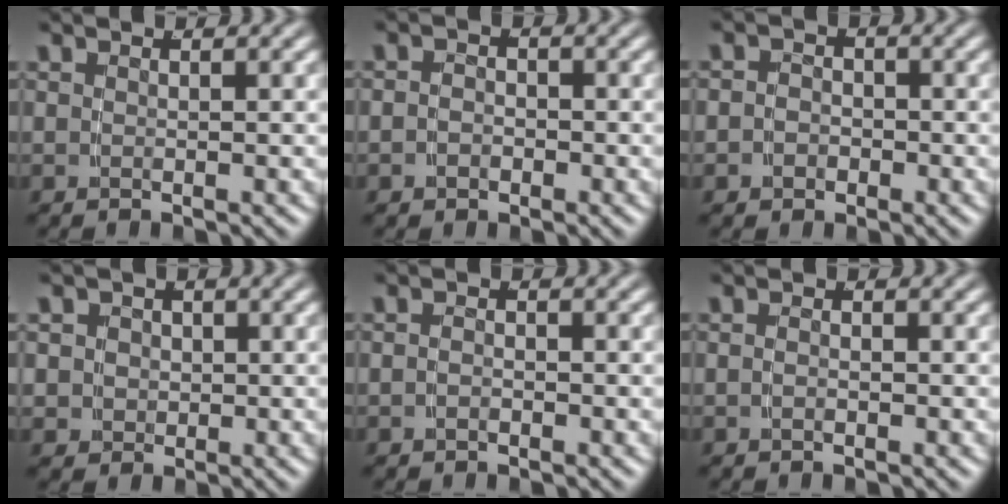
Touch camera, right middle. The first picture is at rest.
{"total": 1.5, "force": [-0.9, 1.2, 0.4], "torque": [-0.009, -0.009, -0.014]}
{"total": 2.3, "force": [-1.0, 2.0, 0.4], "torque": [-0.009, -0.011, -0.018]}
{"total": 4.7, "force": [0.1, 4.4, 1.6], "torque": [-0.038, -0.012, 0.003]}
{"total": 0.9, "force": [-0.7, 0.3, 0.4], "torque": [-0.011, -0.006, -0.012]}
{"total": 0.8, "force": [-0.6, 0.0, 0.5], "torque": [-0.013, -0.004, -0.009]}